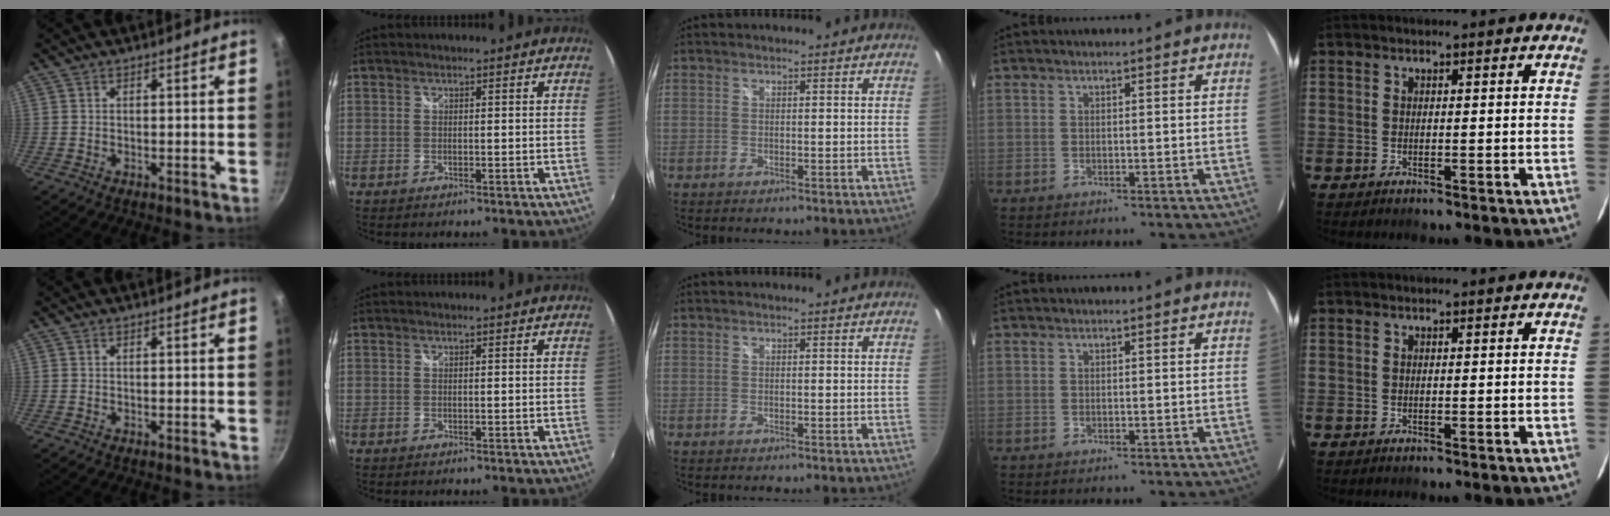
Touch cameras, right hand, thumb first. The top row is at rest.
{}